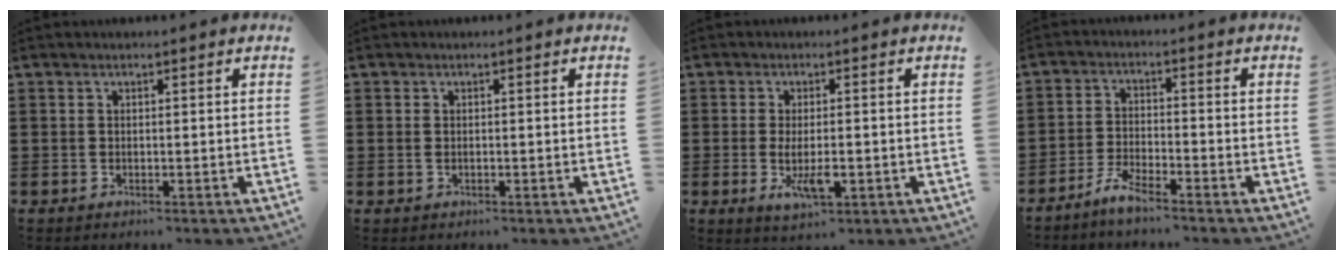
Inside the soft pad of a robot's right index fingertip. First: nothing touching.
{"total": 0.8, "force": [-0.1, 0.4, 0.7], "torque": [-0.016, 0.001, -0.003]}
{"total": 5.0, "force": [-1.2, 1.7, 4.5], "torque": [-0.089, 0.000, -0.024]}
{"total": 3.8, "force": [-3.5, 0.2, 1.5], "torque": [-0.042, 0.000, -0.070]}